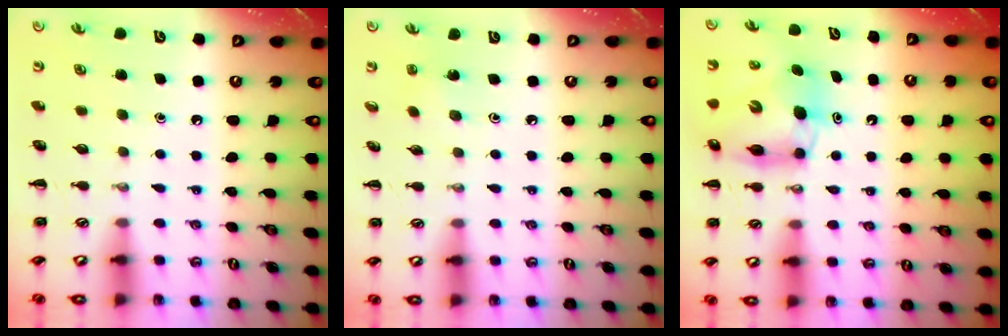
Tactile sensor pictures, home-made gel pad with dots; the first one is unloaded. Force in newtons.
{"total": 1.1, "press": 1.0, "slide": 0.5}
{"total": 7.0, "press": 6.7, "slide": 1.9}